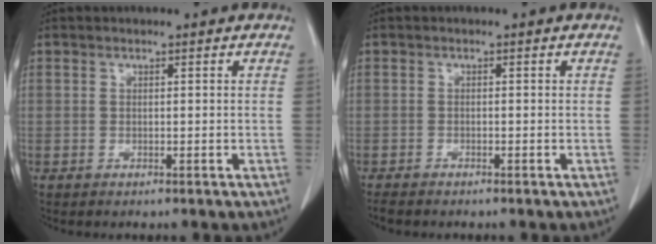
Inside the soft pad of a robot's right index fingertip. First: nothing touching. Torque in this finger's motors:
{"motor_torque": [0.36, -0.34, 0.07, 0.05]}